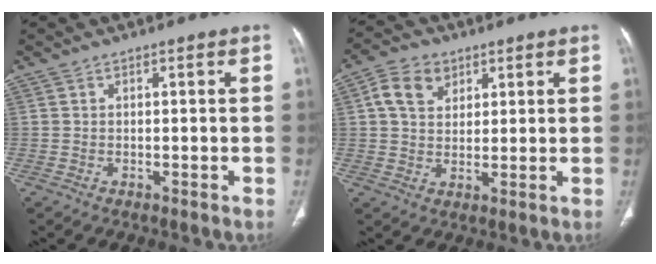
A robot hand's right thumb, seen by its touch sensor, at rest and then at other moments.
{"total": 7.3, "force": [3.0, 5.4, 3.9], "torque": [-0.053, -0.002, 0.052]}